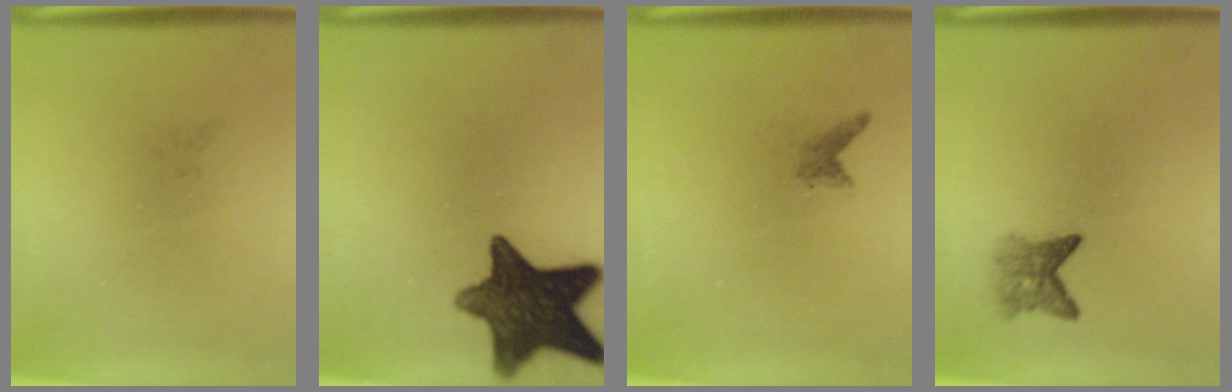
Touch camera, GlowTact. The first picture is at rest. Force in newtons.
{"total": 14.3}
{"total": 1.0}
{"total": 3.0}